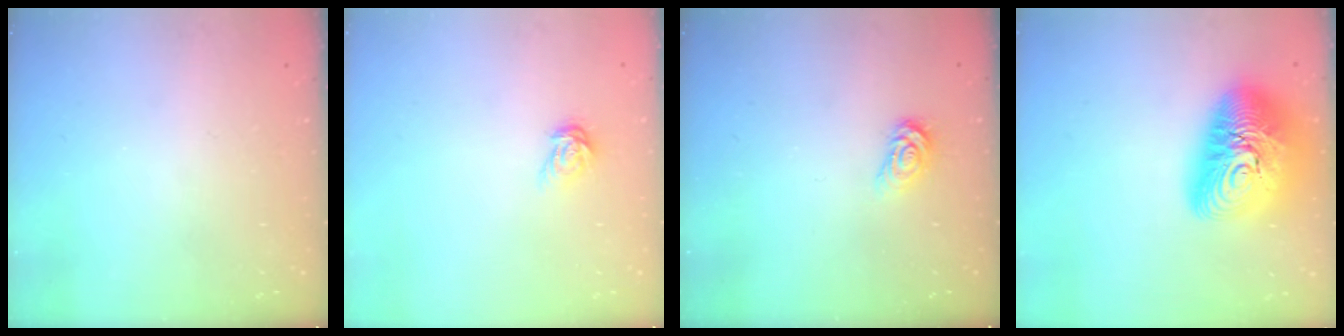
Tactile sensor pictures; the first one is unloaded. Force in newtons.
{"total": 5.6, "press": 5.6, "slide": 0.7}
{"total": 3.4, "press": 3.4, "slide": 0.4}
{"total": 21.9, "press": 21.8, "slide": 1.9}